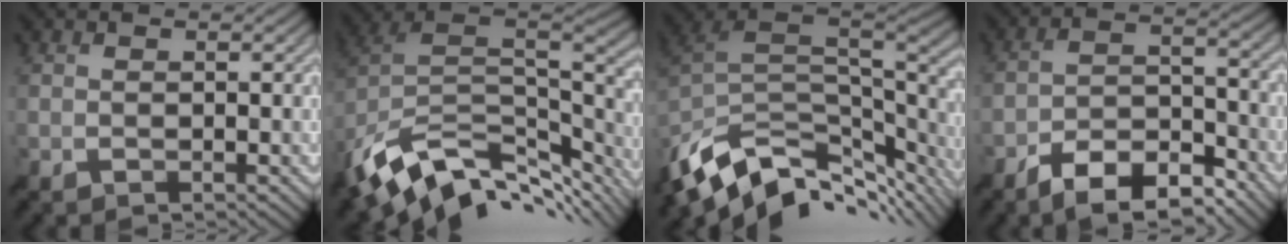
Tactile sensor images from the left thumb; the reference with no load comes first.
{"total": 14.2, "force": [-6.5, 7.5, 10.1], "torque": [-0.235, -0.013, -0.105]}
{"total": 12.3, "force": [-6.5, 5.7, 8.7], "torque": [-0.210, -0.018, -0.103]}
{"total": 10.2, "force": [-7.5, 3.6, 5.9], "torque": [-0.091, 0.006, -0.145]}